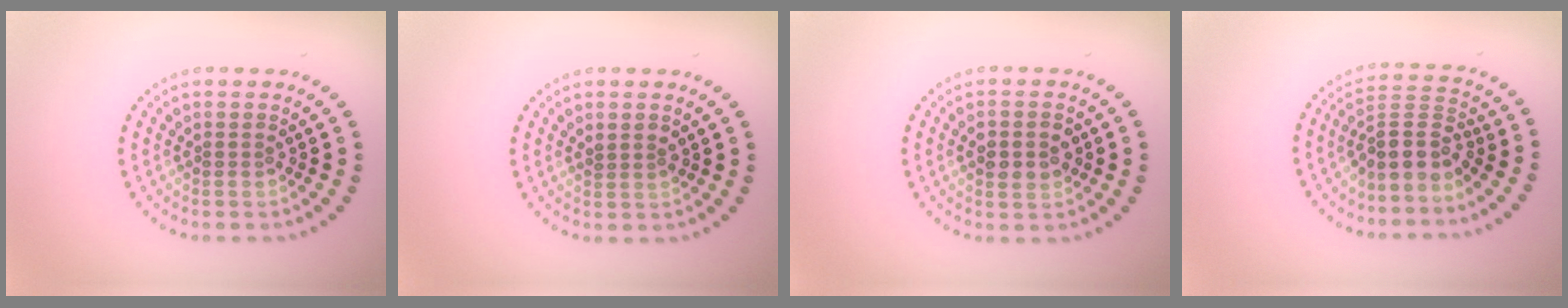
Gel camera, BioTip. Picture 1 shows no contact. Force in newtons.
{"total": 1.0, "press": 0.9, "slide": 0.5}
{"total": 3.0, "press": 3.0, "slide": 0.1}
{"total": 3.9, "press": 3.4, "slide": 1.9}